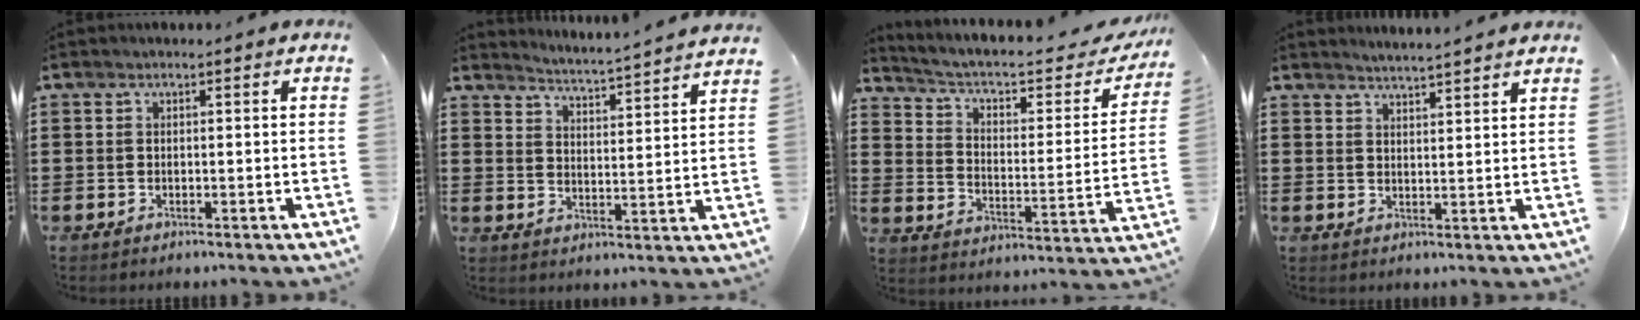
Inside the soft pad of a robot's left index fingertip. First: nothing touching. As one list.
[{"total": 3.6, "force": [3.4, -1.2, 0.2], "torque": [-0.023, -0.037, 0.052]}, {"total": 5.4, "force": [3.9, 1.7, 3.3], "torque": [-0.084, -0.026, 0.058]}, {"total": 2.9, "force": [2.8, -0.7, -0.1], "torque": [-0.006, -0.013, 0.052]}]